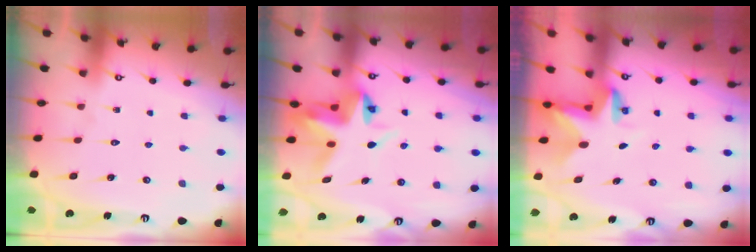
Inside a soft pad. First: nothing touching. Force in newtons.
{"total": 6.3, "press": 6.2, "slide": 0.6}
{"total": 2.9, "press": 2.9, "slide": 0.2}